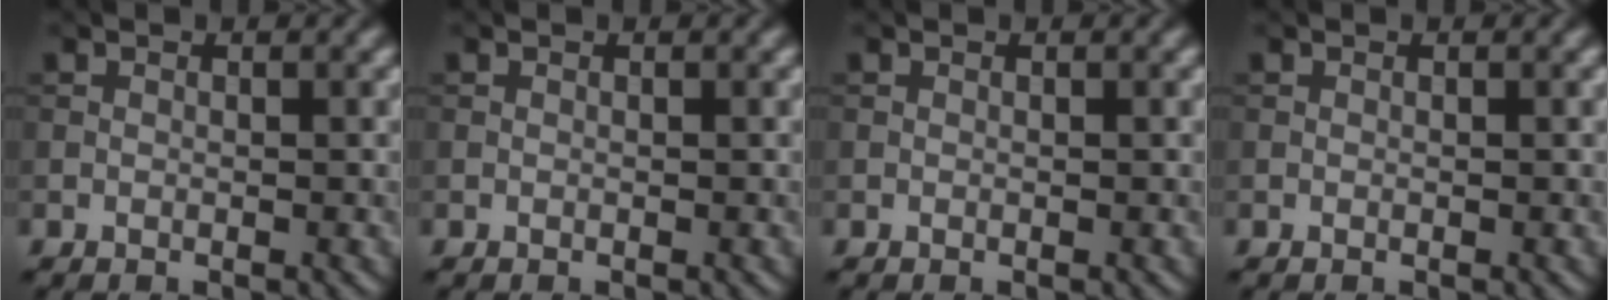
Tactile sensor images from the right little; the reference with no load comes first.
{"total": 0.0}
{"total": 0.0}
{"total": 0.0}